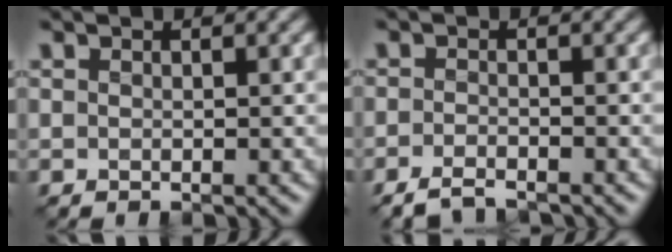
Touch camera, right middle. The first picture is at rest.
{"total": 2.2, "force": [-2.0, 0.4, 0.9], "torque": [-0.019, -0.004, -0.043]}